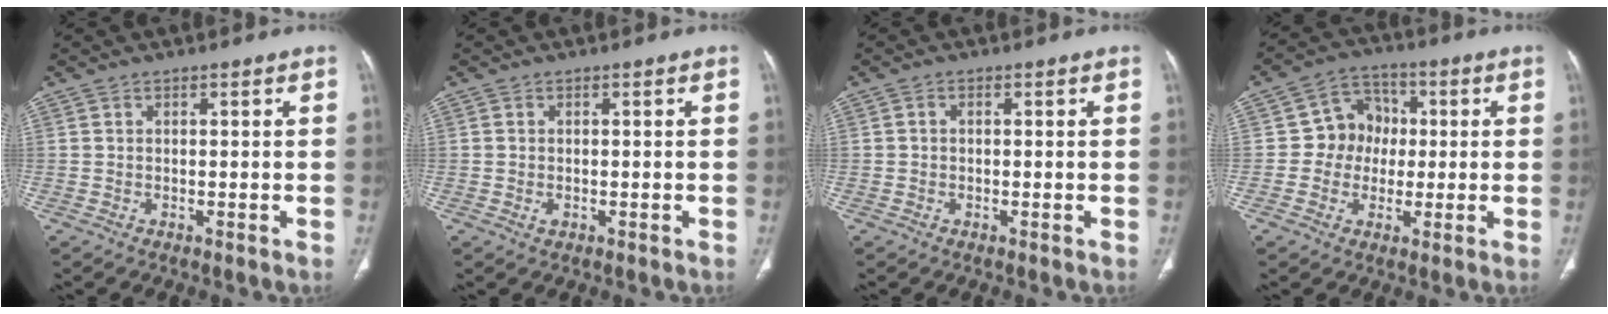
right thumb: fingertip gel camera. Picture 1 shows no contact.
{"total": 0.9, "force": [-0.2, 0.7, 0.6], "torque": [-0.013, 0.002, 0.000]}
{"total": 0.6, "force": [0.0, 0.5, 0.4], "torque": [-0.005, 0.001, -0.004]}
{"total": 7.5, "force": [-0.1, 6.8, 3.1], "torque": [-0.009, 0.019, -0.015]}